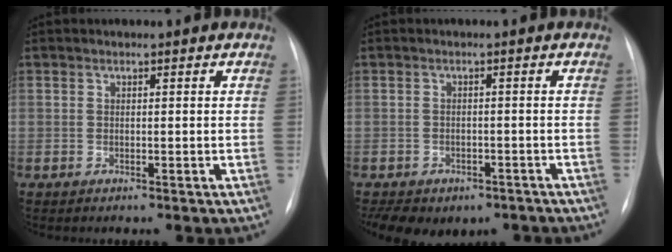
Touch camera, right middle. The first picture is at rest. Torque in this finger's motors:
{"motor_torque": [1.10, -1.04, 0.20, 0.05]}